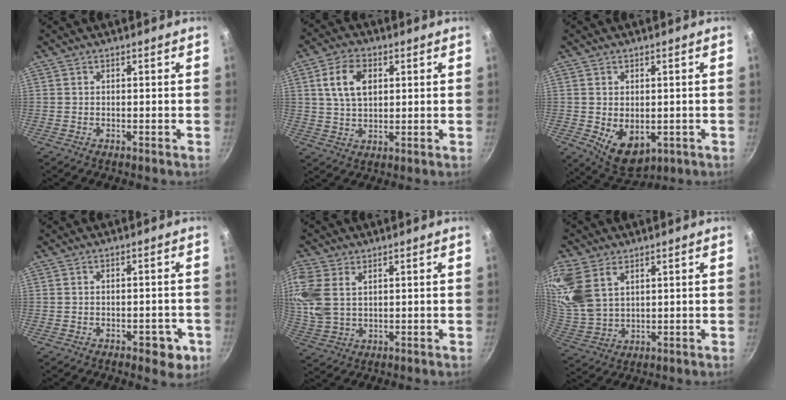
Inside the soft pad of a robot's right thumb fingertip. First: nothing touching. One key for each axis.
{"total": 8.6, "fx": 2.5, "fy": 5.3, "fz": 6.2, "tx": -0.107, "ty": 0.000, "tz": 0.046}
{"total": 8.7, "fx": -1.9, "fy": 5.6, "fz": 6.4, "tx": -0.088, "ty": -0.011, "tz": -0.011}
{"total": 5.2, "fx": -2.5, "fy": 2.6, "fz": 3.7, "tx": -0.027, "ty": 0.013, "tz": -0.029}
{"total": 11.1, "fx": 3.0, "fy": 7.3, "fz": 7.8, "tx": -0.201, "ty": 0.003, "tz": 0.067}
{"total": 15.1, "fx": 5.8, "fy": 9.9, "fz": 9.7, "tx": -0.241, "ty": -0.009, "tz": 0.125}